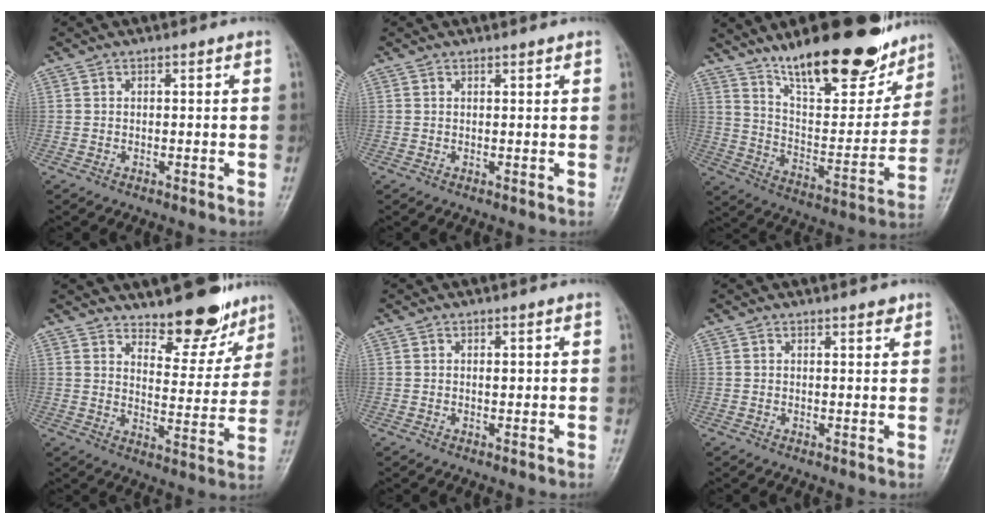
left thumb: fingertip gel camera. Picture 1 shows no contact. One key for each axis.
{"total": 0.6, "fx": 0.5, "fy": 0.1, "fz": 0.3, "tx": -0.006, "ty": -0.004, "tz": 0.008}
{"total": 23.9, "fx": 17.1, "fy": 8.0, "fz": 14.6, "tx": -0.172, "ty": -0.084, "tz": 0.275}
{"total": 11.4, "fx": 9.2, "fy": 4.4, "fz": 5.1, "tx": -0.032, "ty": -0.071, "tz": 0.140}
{"total": 0.8, "fx": 0.2, "fy": 0.5, "fz": 0.7, "tx": -0.007, "ty": 0.000, "tz": 0.003}
{"total": 1.7, "fx": 1.3, "fy": 0.6, "fz": 0.9, "tx": -0.005, "ty": -0.007, "tz": 0.017}